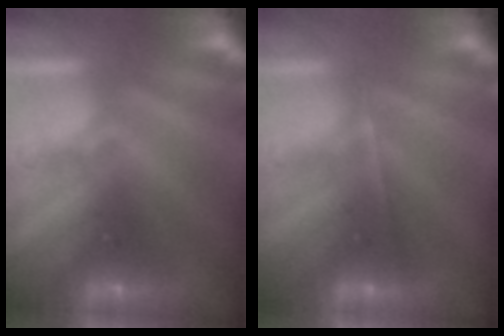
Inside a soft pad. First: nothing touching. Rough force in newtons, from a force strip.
{"total": 1.7}